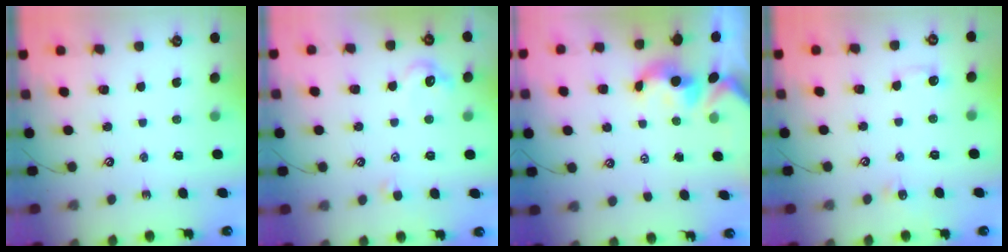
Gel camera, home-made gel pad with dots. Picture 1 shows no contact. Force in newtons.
{"total": 2.6, "press": 2.5, "slide": 0.5}
{"total": 0.5, "press": 0.4, "slide": 0.4}
{"total": 4.2, "press": 4.1, "slide": 0.7}